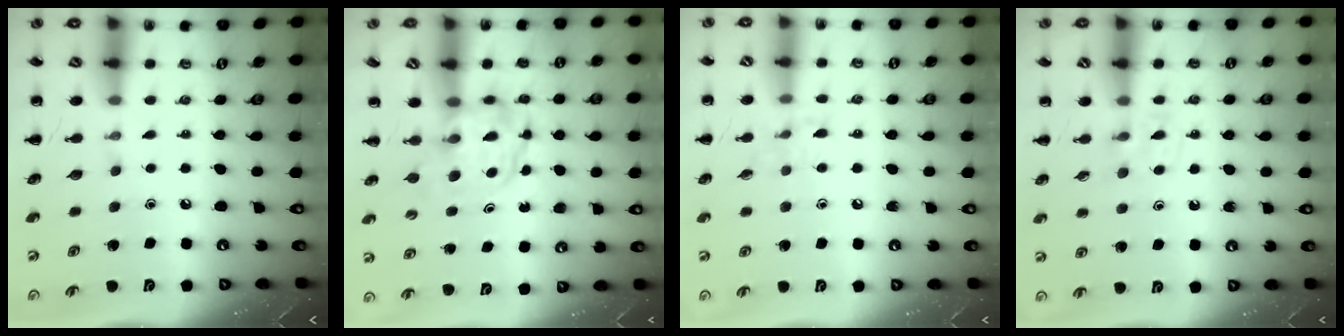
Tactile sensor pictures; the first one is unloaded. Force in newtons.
{"total": 3.9, "press": 3.9, "slide": 0.3}
{"total": 6.2, "press": 6.1, "slide": 1.3}
{"total": 3.5, "press": 3.2, "slide": 1.4}